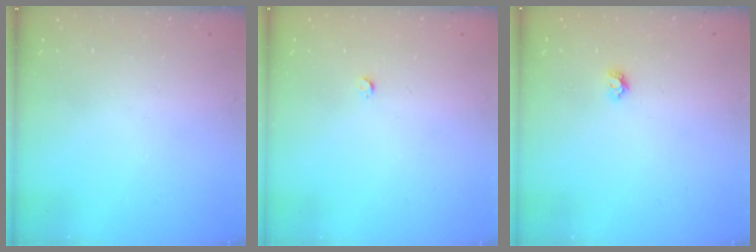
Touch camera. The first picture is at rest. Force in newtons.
{"total": 2.4, "press": 2.4, "slide": 0.3}
{"total": 3.8, "press": 3.8, "slide": 0.3}